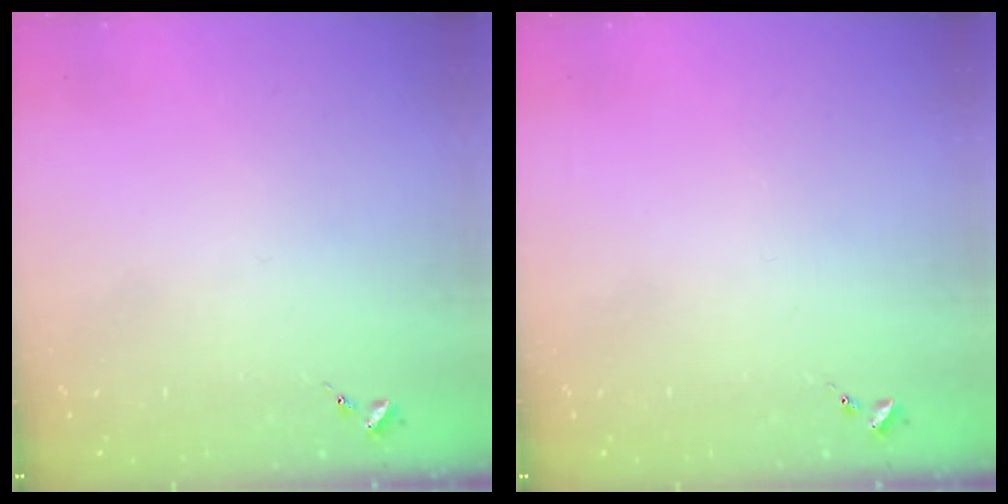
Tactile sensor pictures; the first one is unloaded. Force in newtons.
{"total": 0.0}